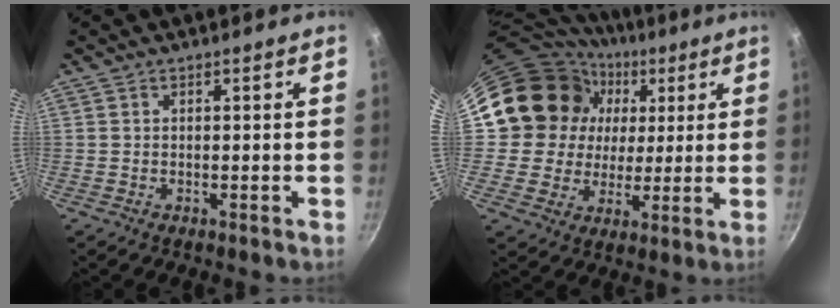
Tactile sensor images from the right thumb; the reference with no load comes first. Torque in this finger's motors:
{"motor_torque": [1.51, 1.78, 0.52, -0.46, 0.22]}